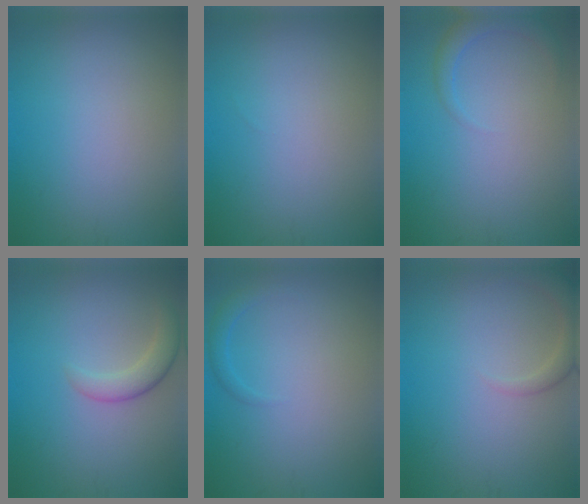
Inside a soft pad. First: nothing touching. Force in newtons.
{"total": 0.0}
{"total": 2.1, "press": 2.1, "slide": 0.2}
{"total": 2.6, "press": 2.6, "slide": 0.2}
{"total": 1.2, "press": 1.1, "slide": 0.2}
{"total": 2.3, "press": 2.3, "slide": 0.3}